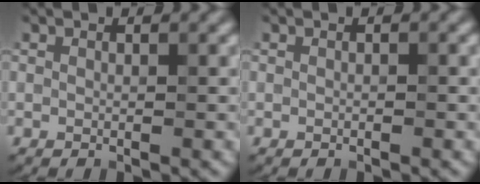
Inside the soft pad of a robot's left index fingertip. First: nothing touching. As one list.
[{"total": 0.0}]